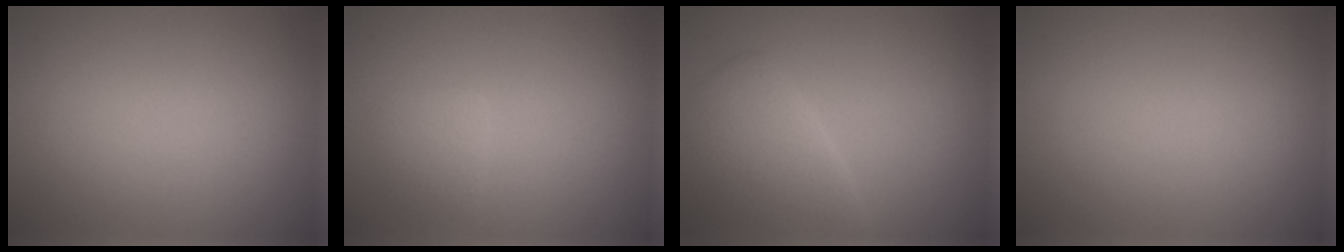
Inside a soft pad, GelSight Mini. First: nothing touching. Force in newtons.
{"total": 1.3, "press": 1.3, "slide": 0.1}
{"total": 3.7, "press": 3.7, "slide": 0.3}
{"total": 0.0}